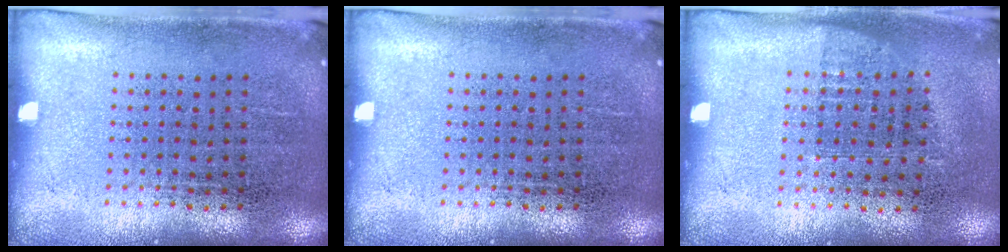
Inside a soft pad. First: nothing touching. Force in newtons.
{"total": 0.0}
{"total": 0.7, "press": 0.7, "slide": 0.3}